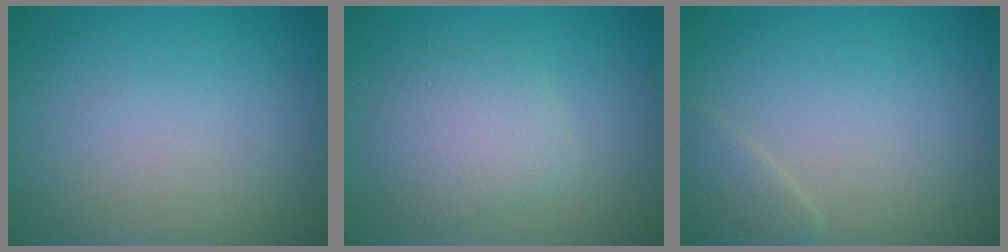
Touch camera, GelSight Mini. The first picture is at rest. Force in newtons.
{"total": 3.3, "press": 3.3, "slide": 0.2}
{"total": 1.4, "press": 1.4, "slide": 0.2}